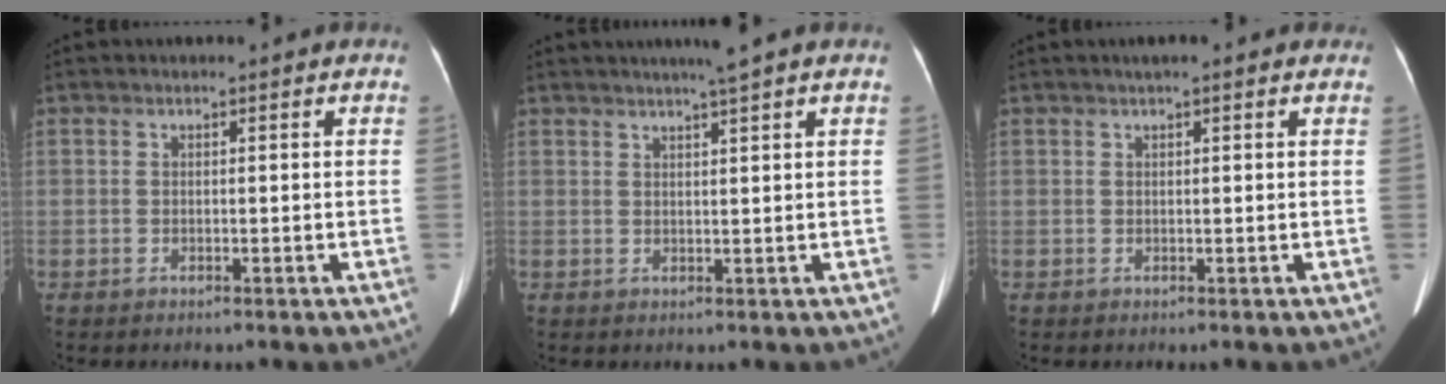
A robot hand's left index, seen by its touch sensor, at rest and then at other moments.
{"total": 3.5, "force": [2.7, -0.8, 2.1], "torque": [-0.032, 0.007, 0.045]}
{"total": 3.0, "force": [2.1, 0.6, 2.0], "torque": [-0.026, 0.023, 0.026]}